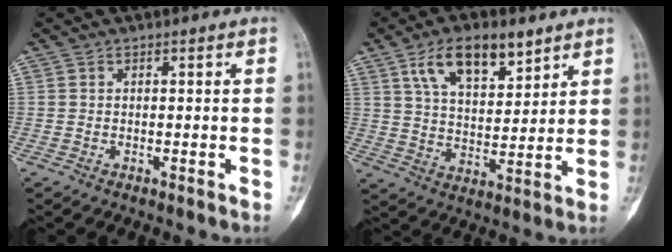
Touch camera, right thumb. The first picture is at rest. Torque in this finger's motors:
{"motor_torque": [-1.36, 1.65, 0.76, 0.53, 0.39]}